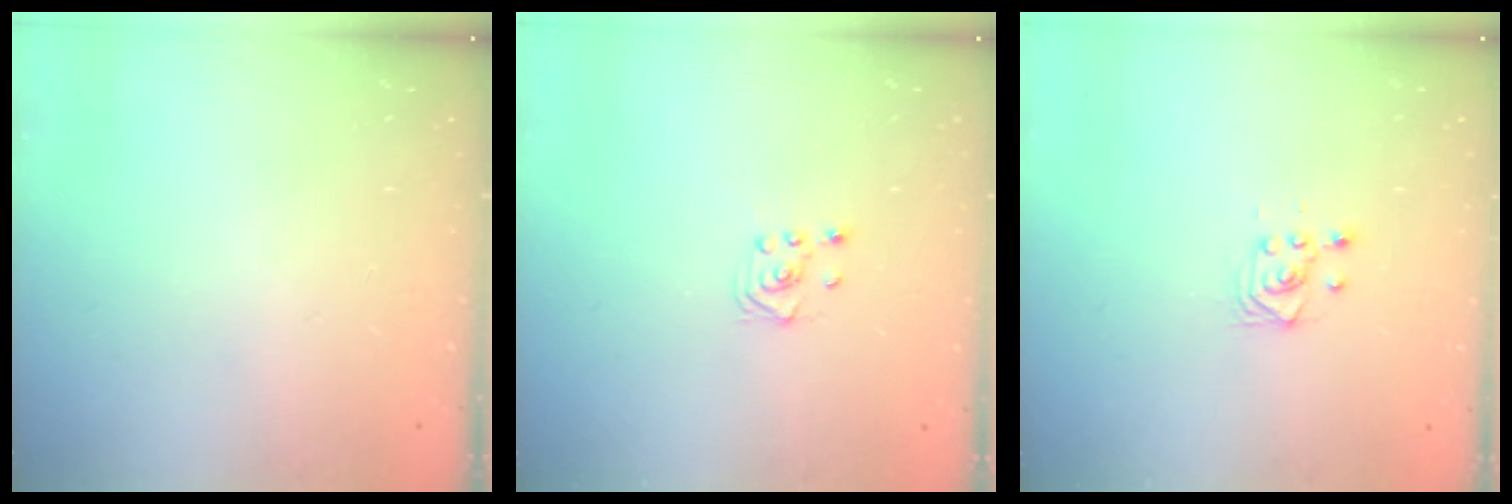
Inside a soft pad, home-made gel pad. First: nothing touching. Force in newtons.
{"total": 2.3, "press": 2.2, "slide": 0.8}
{"total": 4.2, "press": 3.9, "slide": 1.7}